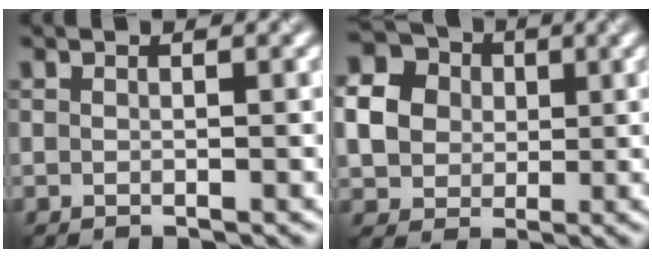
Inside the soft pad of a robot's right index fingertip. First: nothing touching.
{"total": 4.2, "force": [0.3, 4.0, 1.4], "torque": [-0.050, 0.018, 0.013]}